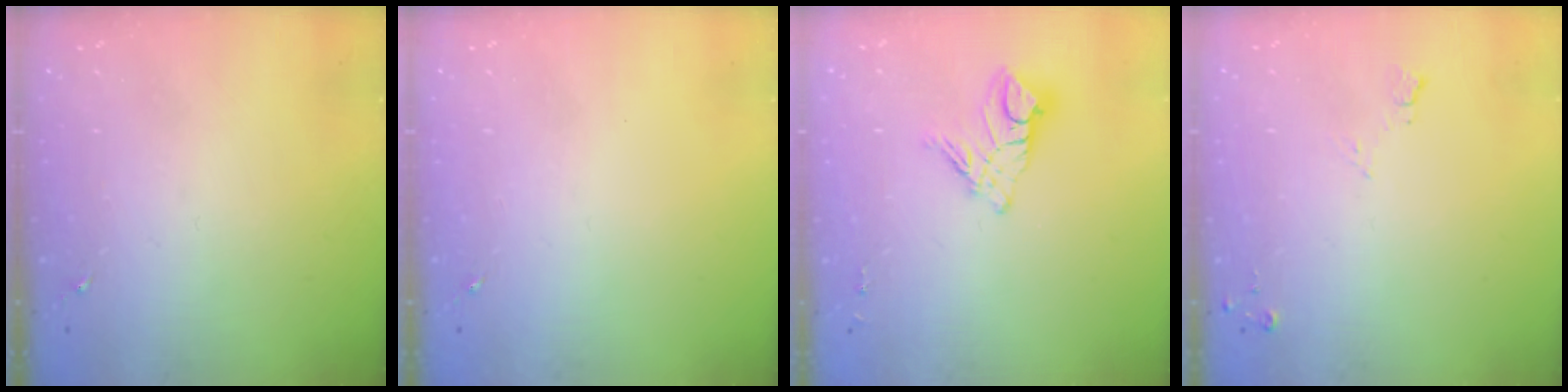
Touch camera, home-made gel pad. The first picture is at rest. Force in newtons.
{"total": 0.0}
{"total": 11.3, "press": 11.3, "slide": 1.1}
{"total": 5.7, "press": 5.6, "slide": 0.7}